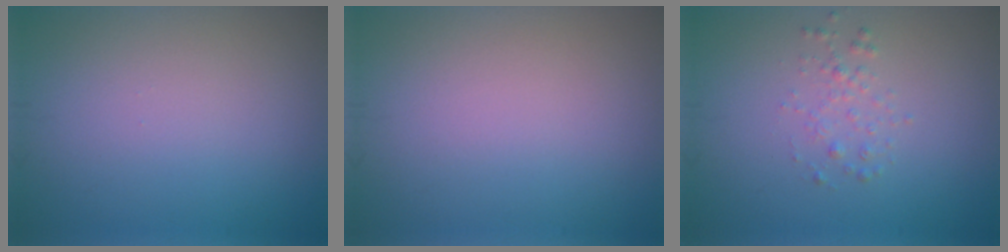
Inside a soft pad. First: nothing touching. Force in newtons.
{"total": 0.0}
{"total": 1.2, "press": 1.2, "slide": 0.0}